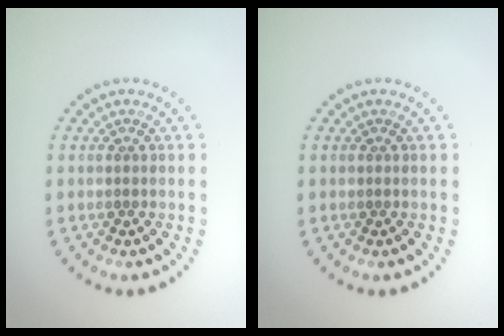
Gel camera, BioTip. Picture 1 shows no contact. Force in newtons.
{"total": 0.0}